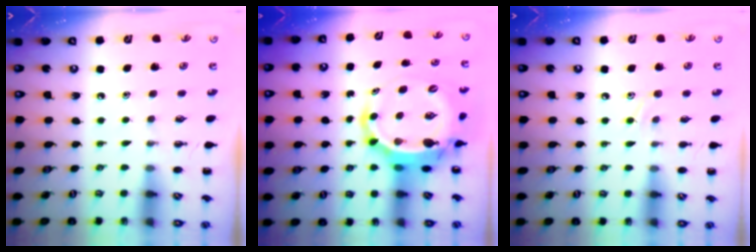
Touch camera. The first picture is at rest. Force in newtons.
{"total": 7.1, "press": 6.9, "slide": 1.9}
{"total": 6.8, "press": 6.6, "slide": 1.7}